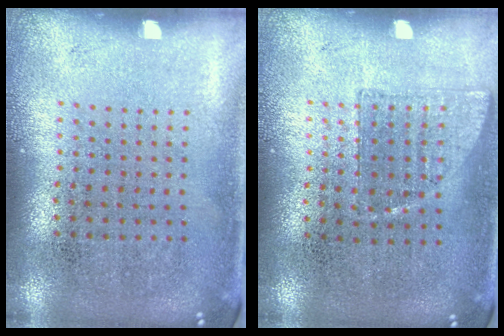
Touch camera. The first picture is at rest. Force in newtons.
{"total": 0.7, "press": 0.7, "slide": 0.3}